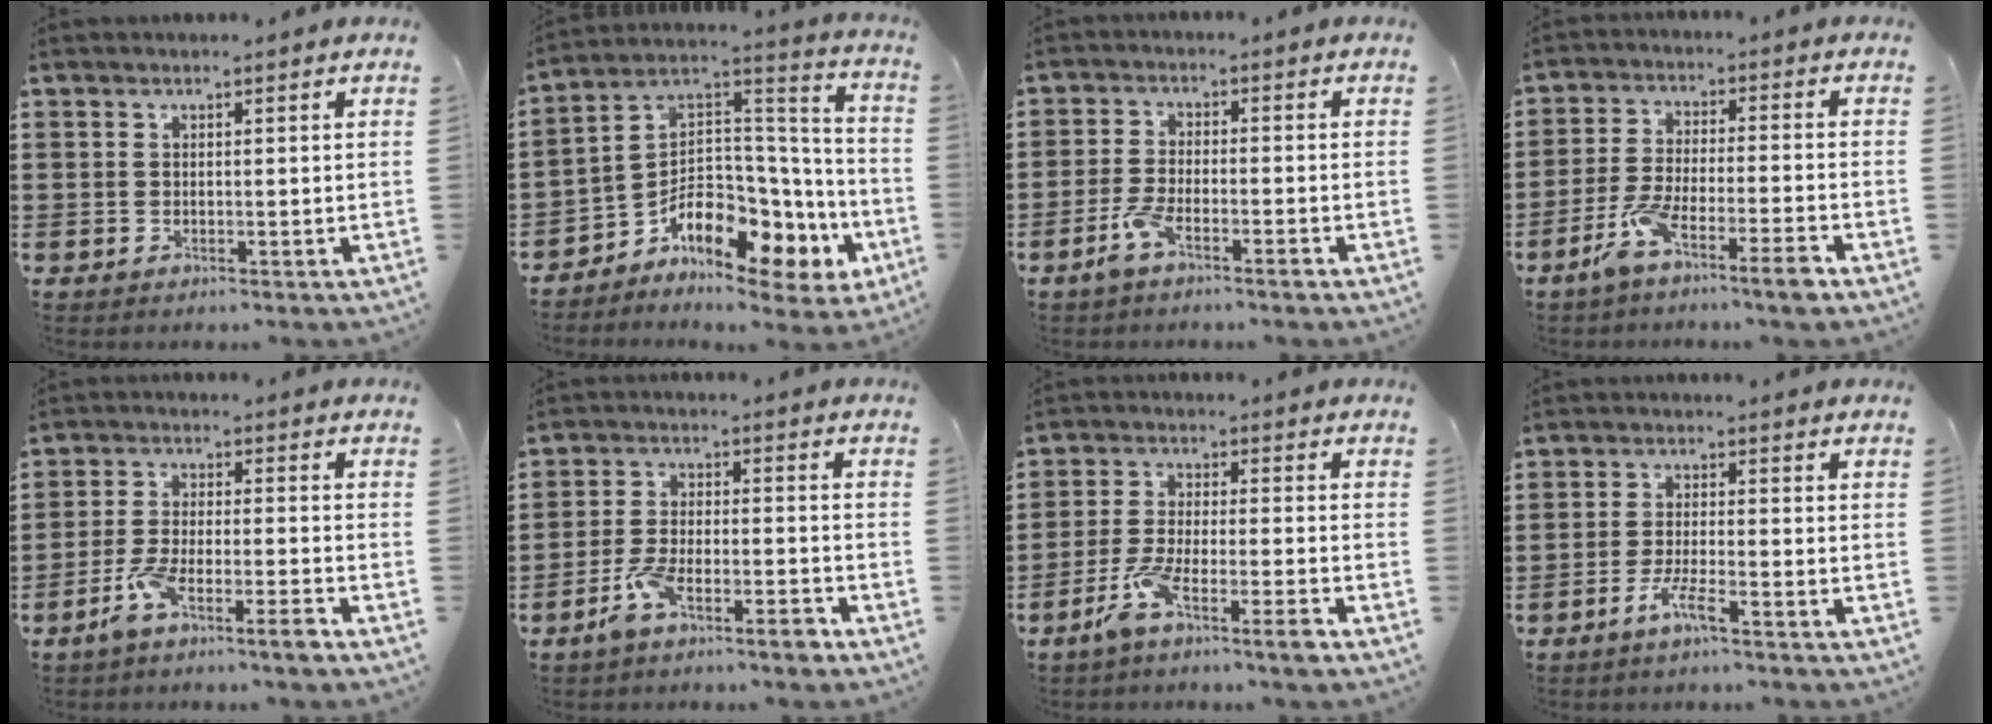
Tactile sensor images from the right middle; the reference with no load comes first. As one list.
[{"total": 9.5, "force": [-5.8, 4.8, 5.7], "torque": [-0.113, -0.009, -0.107]}, {"total": 4.3, "force": [-2.8, 0.7, 3.2], "torque": [-0.080, -0.006, -0.057]}, {"total": 7.6, "force": [-5.4, 0.5, 5.2], "torque": [-0.108, -0.005, -0.101]}, {"total": 6.0, "force": [-4.4, 0.4, 4.0], "torque": [-0.084, -0.005, -0.083]}, {"total": 6.4, "force": [-4.8, 1.1, 4.1], "torque": [-0.086, 0.003, -0.090]}, {"total": 6.9, "force": [-4.8, 0.5, 5.0], "torque": [-0.105, -0.008, -0.089]}, {"total": 4.1, "force": [-2.6, 0.1, 3.2], "torque": [-0.068, -0.007, -0.047]}]